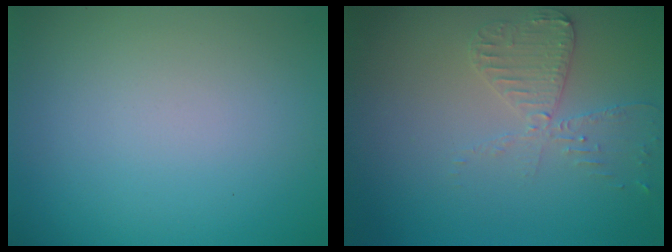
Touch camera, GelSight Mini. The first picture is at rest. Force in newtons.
{"total": 2.9, "press": 2.8, "slide": 0.6}